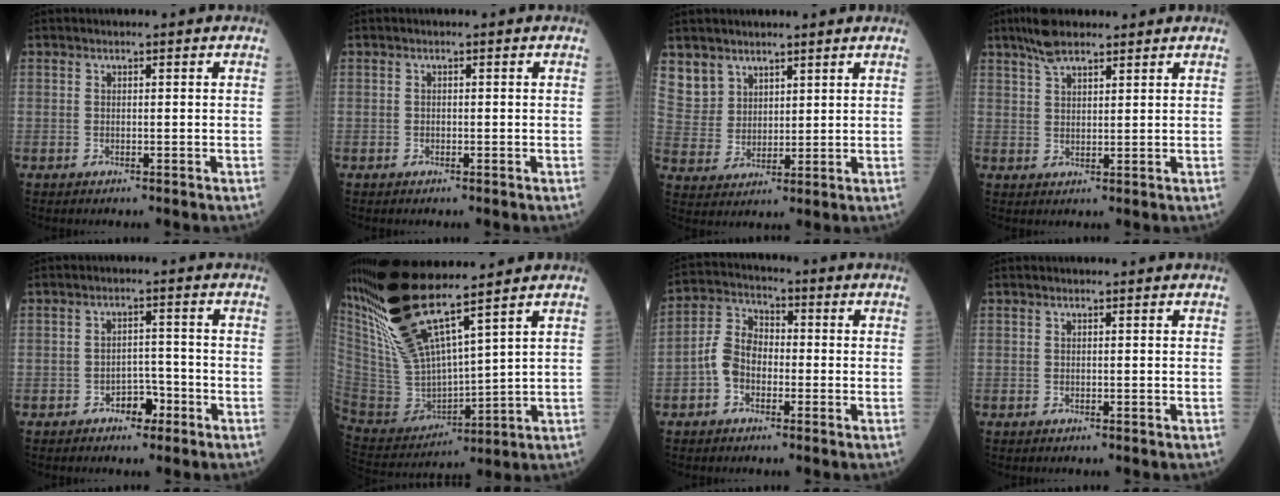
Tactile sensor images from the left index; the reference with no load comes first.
{"total": 0.0}
{"total": 6.6, "force": [4.7, 4.6, 0.2], "torque": [0.000, -0.001, 0.104]}
{"total": 5.0, "force": [4.0, 1.4, 2.7], "torque": [-0.062, 0.017, 0.076]}
{"total": 3.4, "force": [-2.1, 1.9, 2.0], "torque": [-0.025, 0.007, -0.032]}
{"total": 16.8, "force": [12.3, 2.0, 11.2], "torque": [-0.237, -0.006, 0.247]}
{"total": 6.5, "force": [-1.9, 4.8, 4.0], "torque": [-0.093, 0.024, -0.044]}
{"total": 0.0}